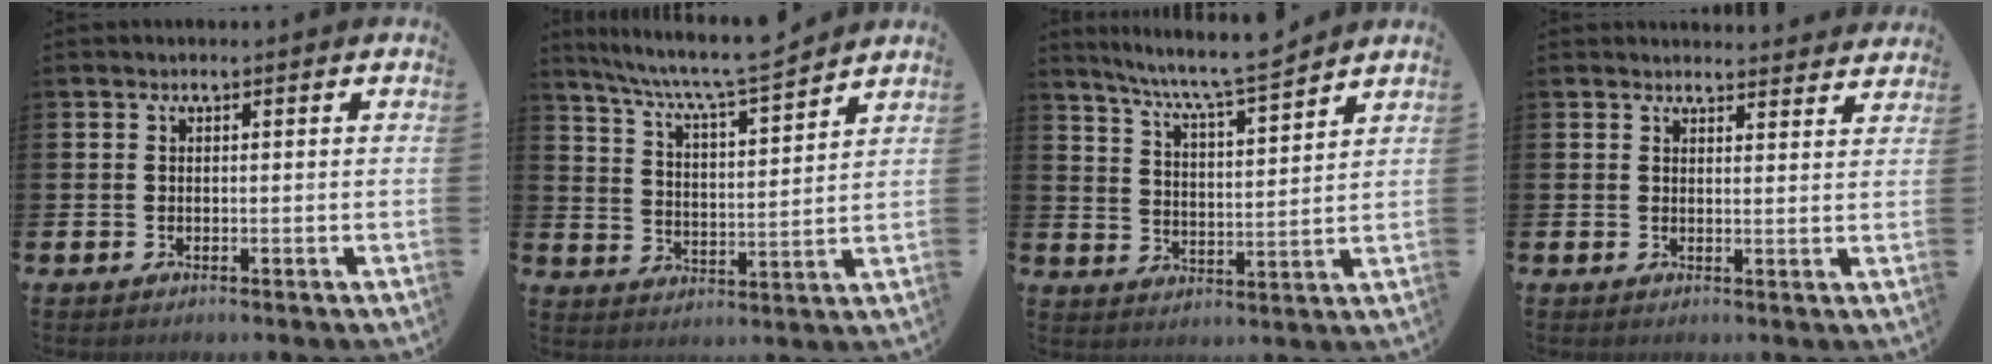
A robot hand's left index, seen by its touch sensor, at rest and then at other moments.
{"total": 8.0, "force": [7.6, 0.3, 2.6], "torque": [-0.082, -0.055, 0.131]}
{"total": 7.3, "force": [6.9, -0.2, 2.4], "torque": [-0.065, -0.051, 0.117]}
{"total": 2.8, "force": [2.8, 0.2, -0.2], "torque": [0.009, -0.021, 0.049]}